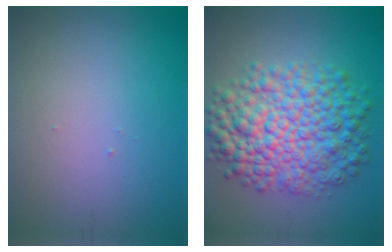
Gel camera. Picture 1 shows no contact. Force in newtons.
{"total": 9.3, "press": 9.3, "slide": 0.2}